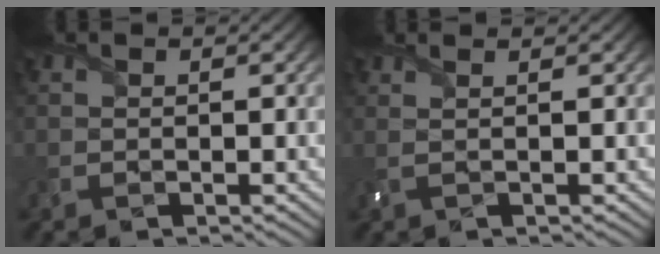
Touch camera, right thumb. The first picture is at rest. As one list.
[{"total": 1.7, "force": [0.6, 0.2, 1.5], "torque": [-0.033, 0.002, 0.005]}]